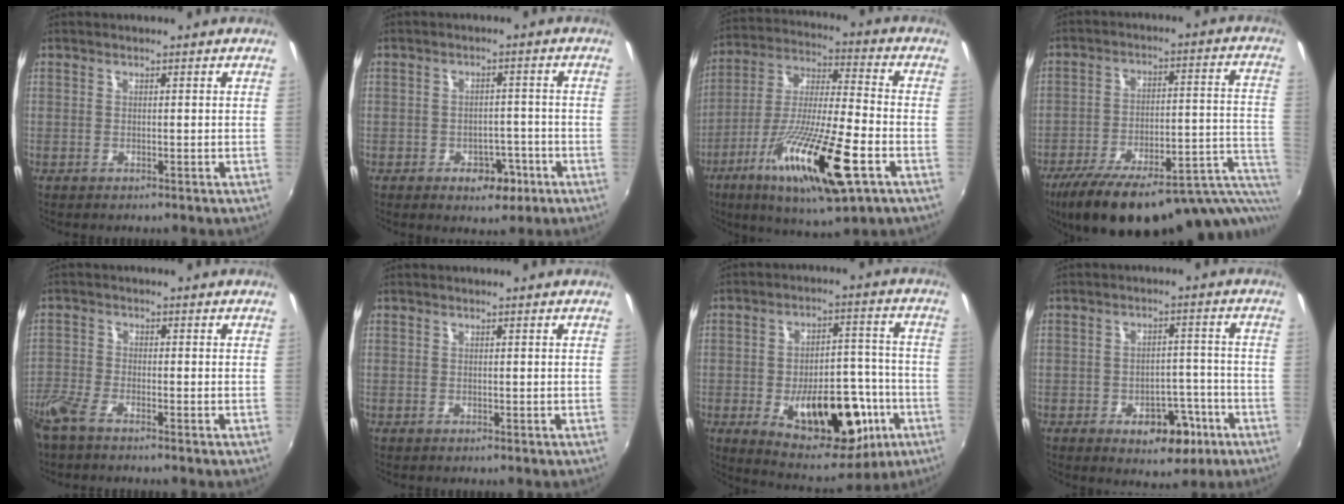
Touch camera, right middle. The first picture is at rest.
{"total": 4.8, "force": [-2.7, 3.0, 2.6], "torque": [-0.043, 0.006, -0.026]}
{"total": 20.7, "force": [-9.2, 3.3, 18.3], "torque": [-0.339, -0.046, -0.165]}
{"total": 25.4, "force": [-18.0, 5.9, 17.0], "torque": [-0.232, -0.045, -0.249]}
{"total": 5.6, "force": [-4.4, 1.4, 3.0], "torque": [-0.083, -0.016, -0.095]}
{"total": 0.0}
{"total": 19.7, "force": [-6.7, 9.8, 15.7], "torque": [-0.242, -0.001, -0.074]}
{"total": 7.9, "force": [-4.2, 4.6, 4.9], "torque": [-0.071, 0.013, -0.043]}